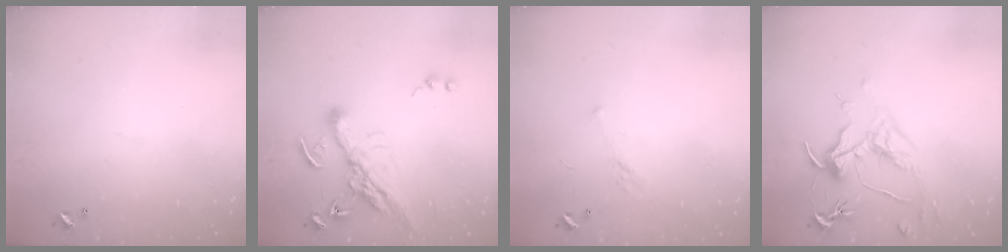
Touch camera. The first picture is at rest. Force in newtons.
{"total": 12.8, "press": 12.6, "slide": 2.1}
{"total": 5.0, "press": 4.9, "slide": 0.8}
{"total": 1.6, "press": 1.4, "slide": 0.8}